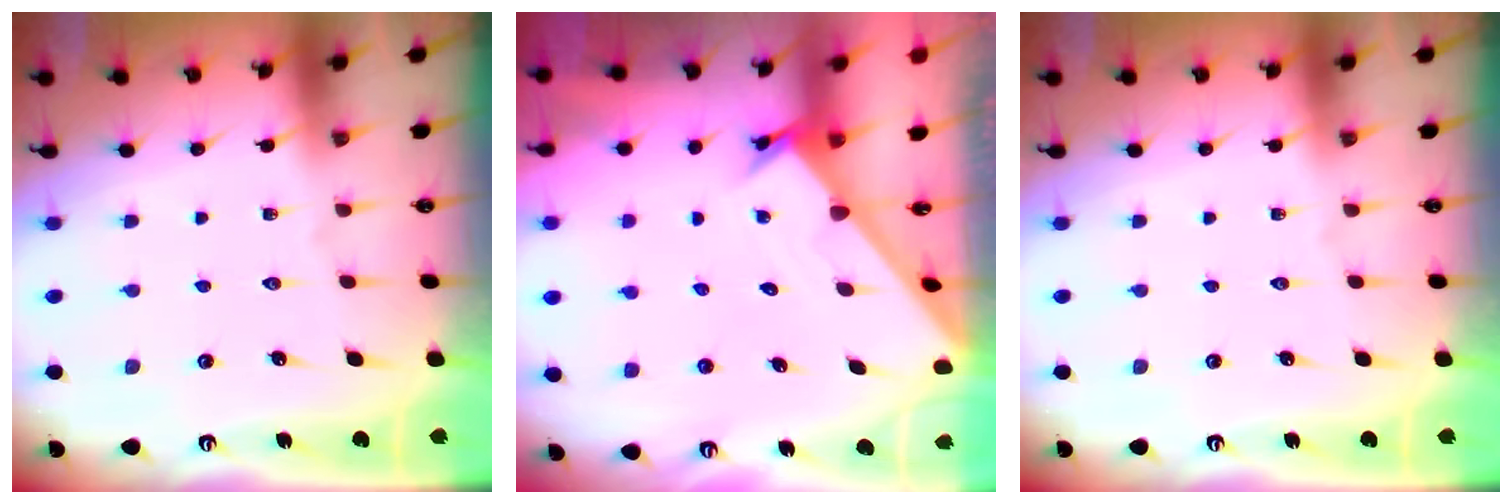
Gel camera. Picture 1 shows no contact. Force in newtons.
{"total": 1.8, "press": 1.8, "slide": 0.1}
{"total": 0.0}